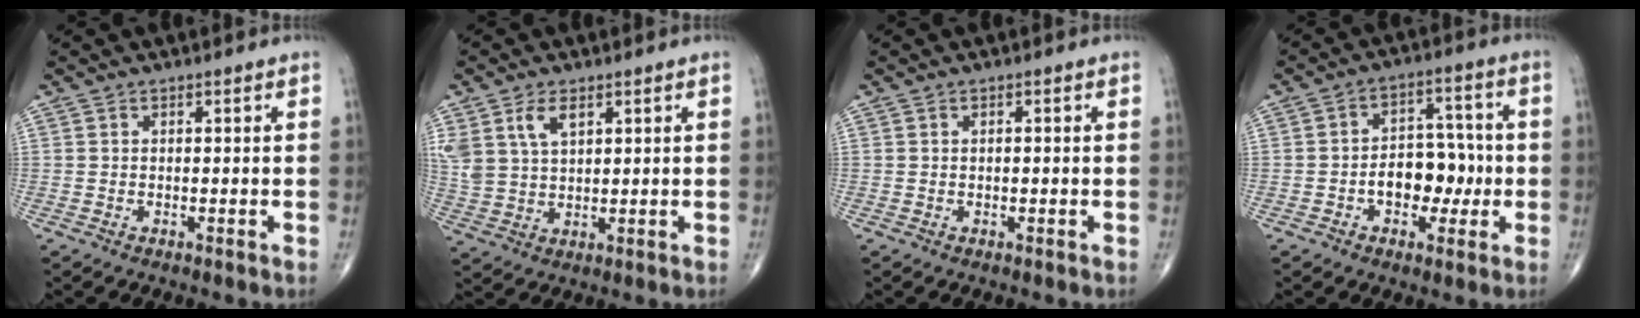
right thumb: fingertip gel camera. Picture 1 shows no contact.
{"total": 7.7, "force": [3.8, 4.3, 5.1], "torque": [-0.103, -0.009, 0.084]}
{"total": 0.5, "force": [0.0, 0.2, 0.5], "torque": [-0.011, 0.001, 0.002]}
{"total": 9.3, "force": [-1.9, 6.4, 6.5], "torque": [-0.060, 0.032, -0.032]}